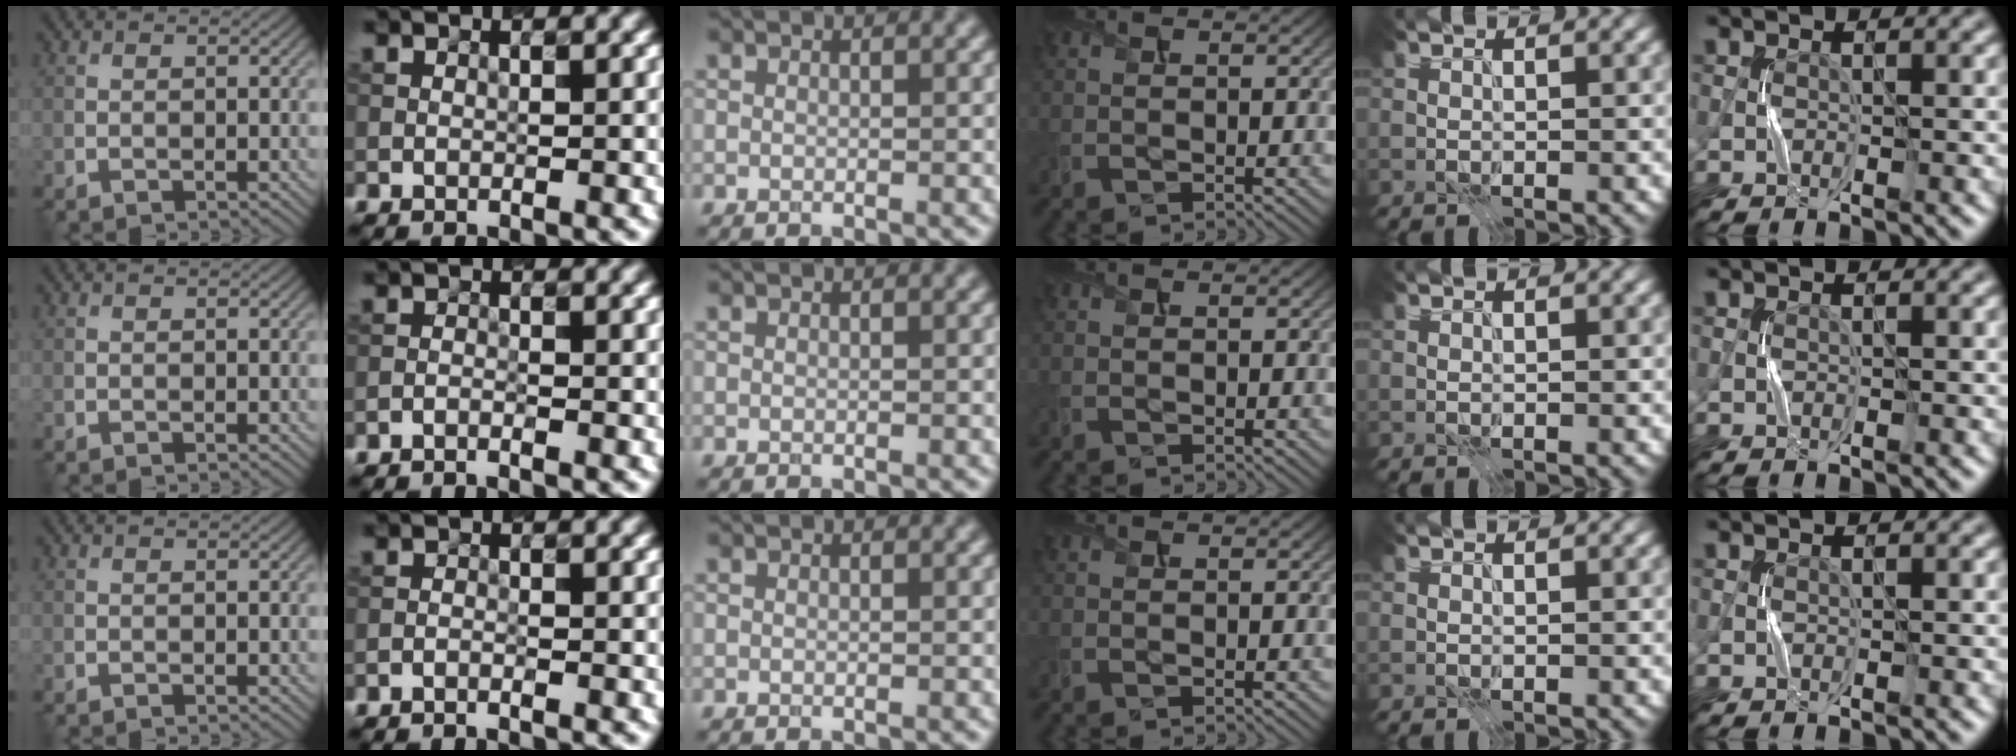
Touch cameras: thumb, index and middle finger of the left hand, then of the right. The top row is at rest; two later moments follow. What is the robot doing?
{"motion": "press", "object": "sticky note"}